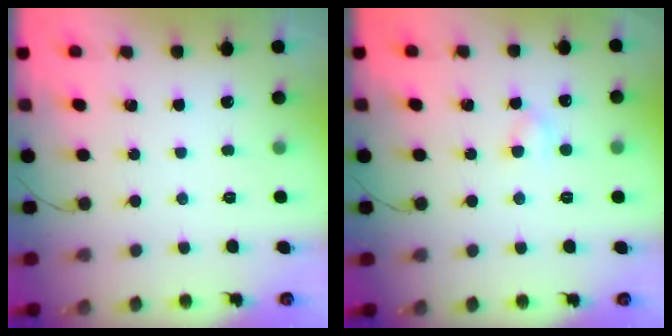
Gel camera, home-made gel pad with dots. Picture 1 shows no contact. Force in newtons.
{"total": 3.2, "press": 3.0, "slide": 1.1}